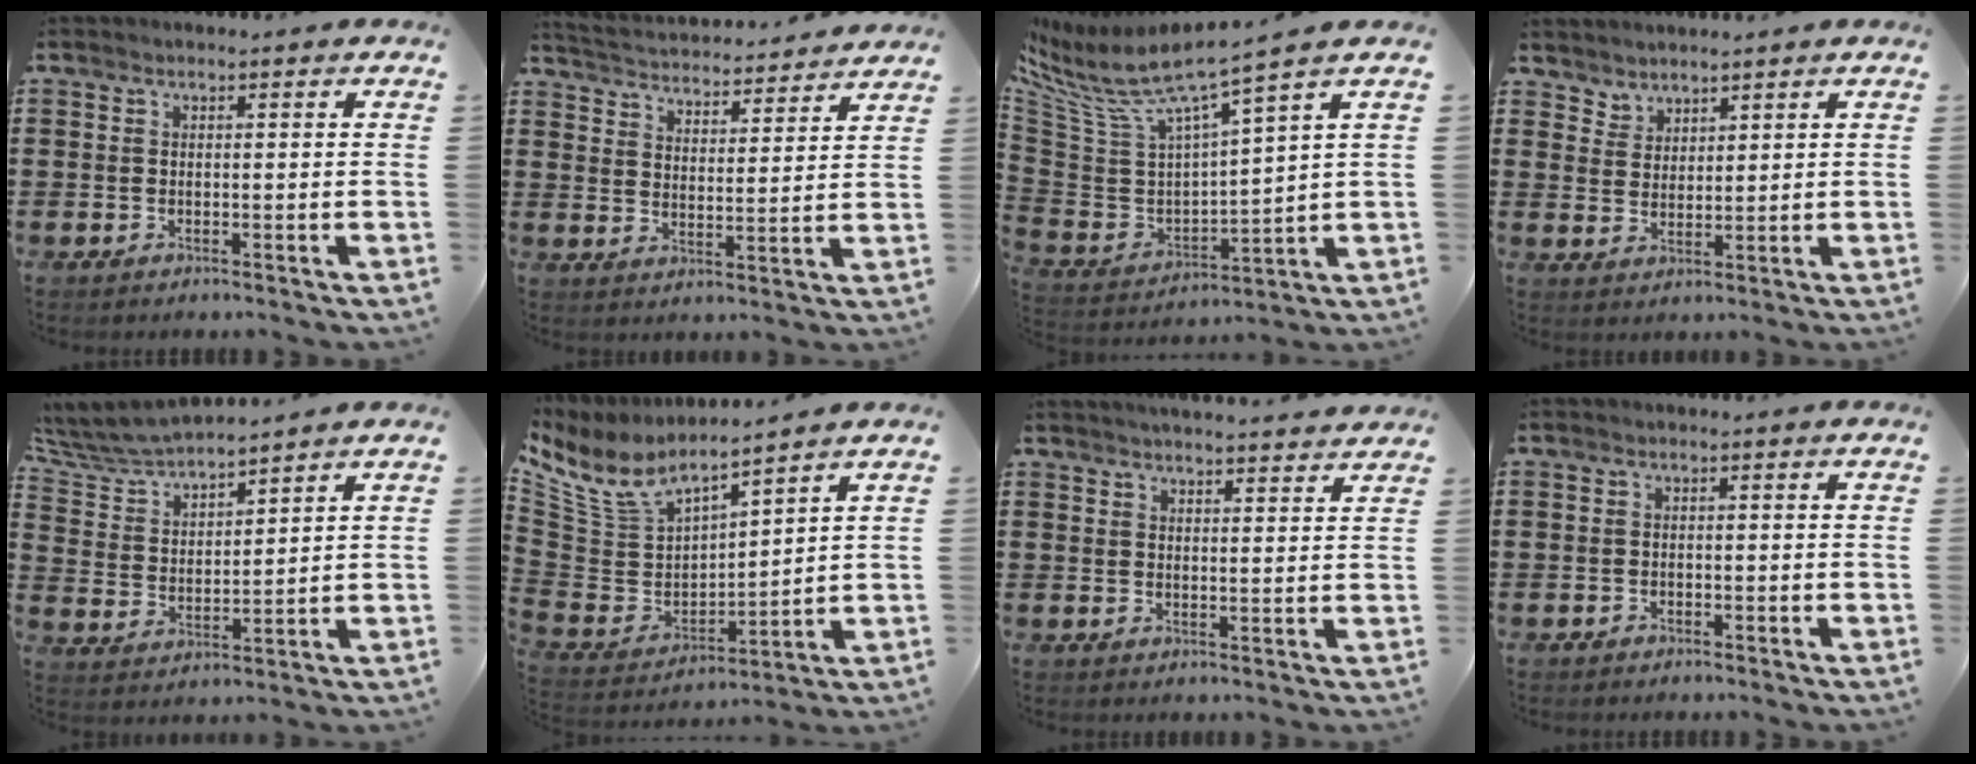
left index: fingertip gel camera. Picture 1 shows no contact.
{"total": 3.5, "force": [3.5, -0.3, -0.4], "torque": [-0.016, -0.032, 0.054]}
{"total": 7.2, "force": [5.1, 0.7, 5.0], "torque": [-0.125, -0.047, 0.077]}
{"total": 2.9, "force": [2.7, 0.9, -0.5], "torque": [-0.001, -0.004, 0.052]}
{"total": 6.4, "force": [6.2, 0.8, 1.4], "torque": [-0.059, -0.032, 0.109]}
{"total": 7.6, "force": [6.2, 2.9, 3.1], "torque": [-0.095, -0.038, 0.110]}
{"total": 3.0, "force": [2.9, -0.5, 0.3], "torque": [-0.014, -0.012, 0.054]}
{"total": 0.7, "force": [-0.6, 0.3, 0.0], "torque": [-0.003, 0.003, -0.015]}